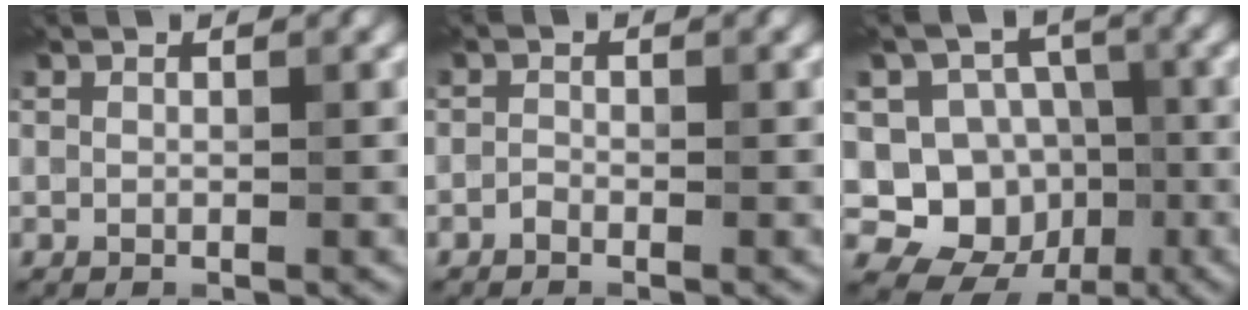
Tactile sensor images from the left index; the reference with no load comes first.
{"total": 0.7, "force": [-0.7, -0.1, -0.1], "torque": [-0.001, 0.003, -0.010]}
{"total": 10.3, "force": [-2.6, 9.3, 3.7], "torque": [-0.074, 0.033, -0.059]}